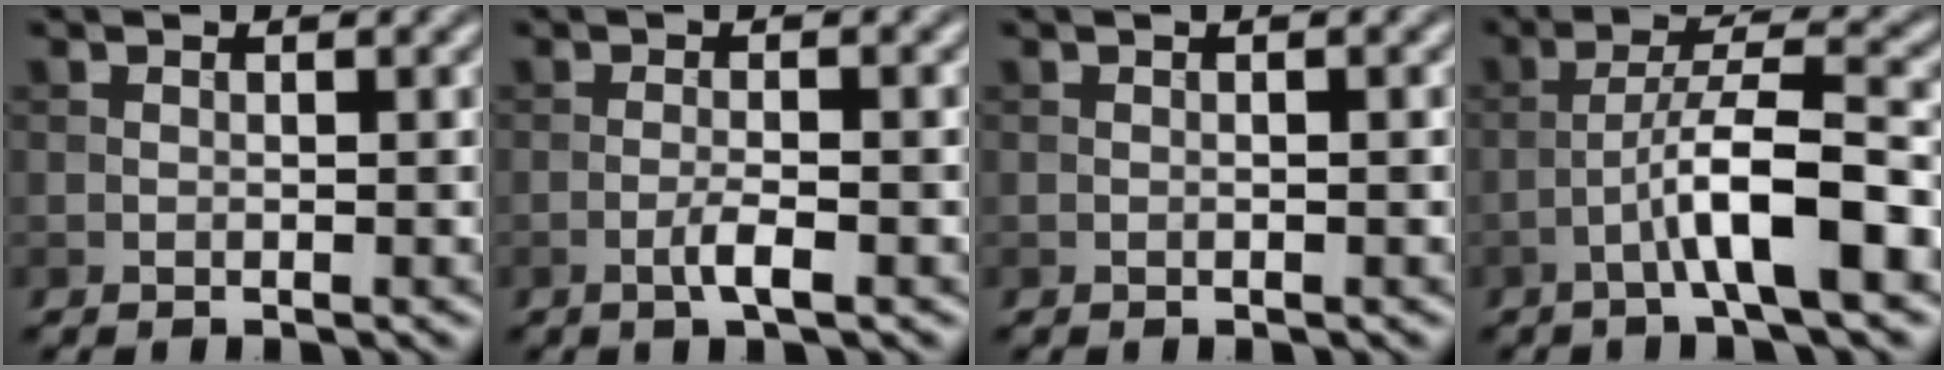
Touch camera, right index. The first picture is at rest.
{"total": 2.5, "force": [-0.9, 0.3, 2.3], "torque": [-0.041, 0.005, -0.022]}
{"total": 0.9, "force": [0.1, 0.1, 0.8], "torque": [-0.015, -0.001, -0.003]}
{"total": 6.5, "force": [-2.8, 0.8, 5.8], "torque": [-0.100, 0.022, -0.049]}